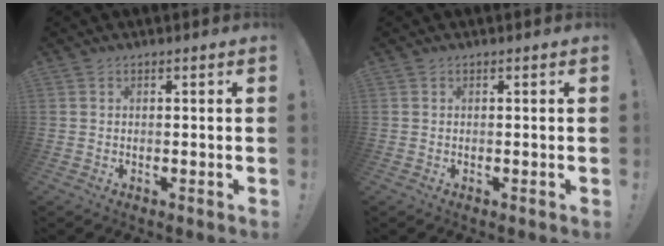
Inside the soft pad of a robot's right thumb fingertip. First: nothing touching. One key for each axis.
{"total": 0.0}